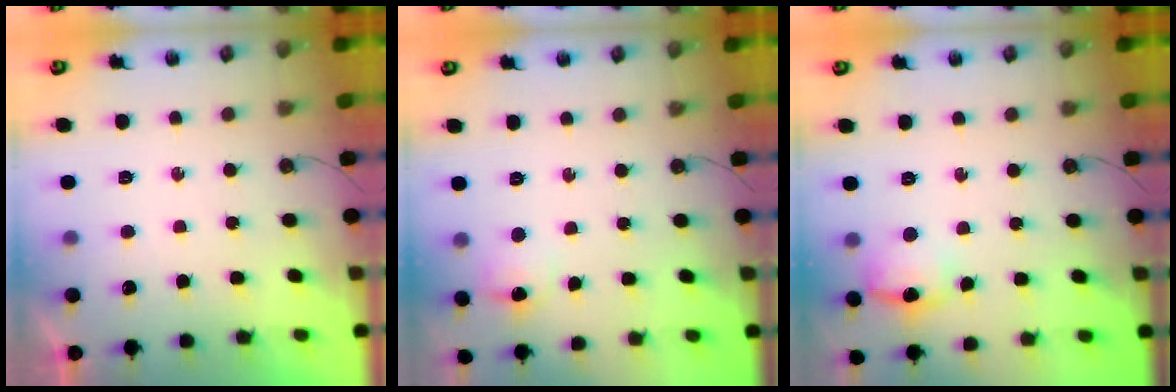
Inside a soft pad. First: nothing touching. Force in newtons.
{"total": 6.4, "press": 6.4, "slide": 0.4}
{"total": 10.8, "press": 10.7, "slide": 0.9}